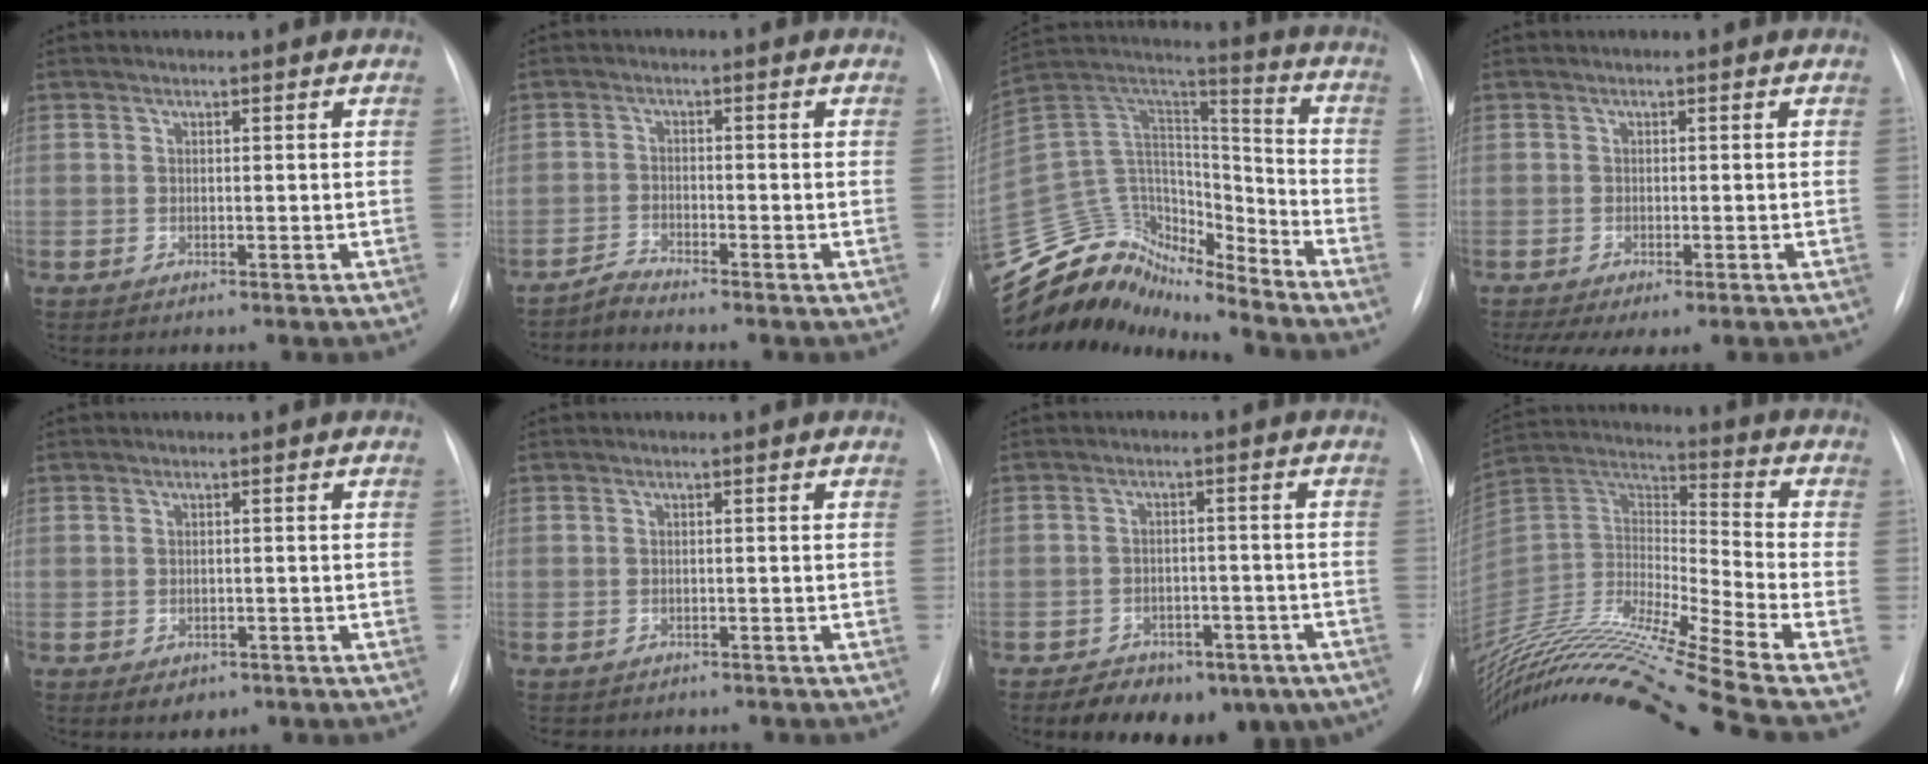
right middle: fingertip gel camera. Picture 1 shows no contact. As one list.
[{"total": 2.2, "force": [-2.1, -0.6, -0.2], "torque": [-0.003, -0.016, -0.044]}, {"total": 14.4, "force": [-13.6, 4.7, 0.6], "torque": [-0.014, 0.108, -0.242]}, {"total": 8.4, "force": [-6.2, 2.3, 5.0], "torque": [-0.081, -0.007, -0.089]}, {"total": 2.7, "force": [-1.5, 1.8, 1.3], "torque": [-0.015, -0.002, -0.008]}, {"total": 2.7, "force": [-2.3, 1.2, 0.5], "torque": [-0.016, -0.003, -0.025]}, {"total": 13.8, "force": [-9.3, 7.6, 6.9], "torque": [-0.094, 0.008, -0.119]}, {"total": 28.5, "force": [-23.8, -1.8, 15.5], "torque": [-0.321, -0.036, -0.420]}]